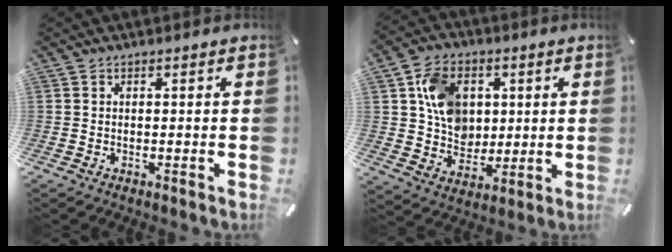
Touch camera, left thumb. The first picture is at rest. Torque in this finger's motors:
{"motor_torque": [0.63, 0.14, 0.52, 0.30, 0.09]}